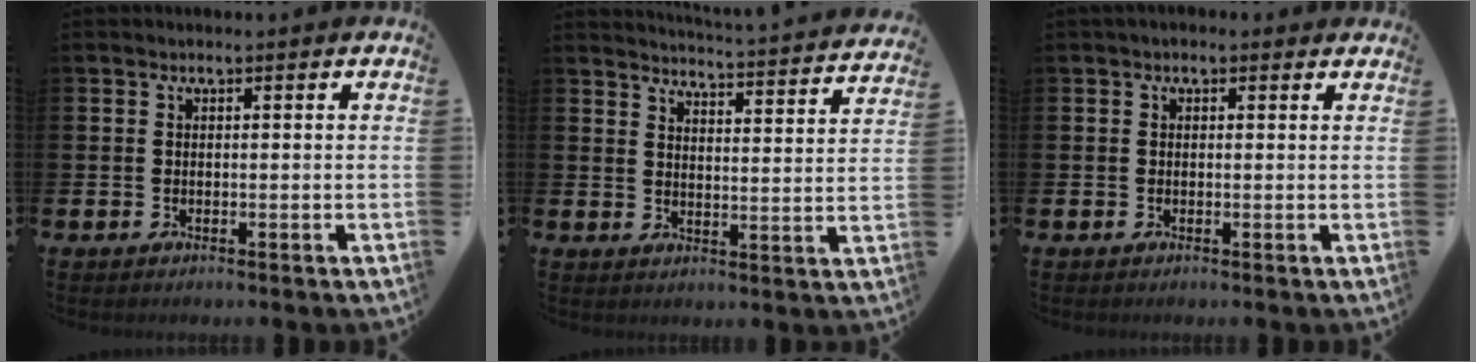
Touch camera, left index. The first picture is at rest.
{"total": 4.5, "force": [4.5, -0.6, 0.4], "torque": [-0.016, -0.043, 0.073]}
{"total": 0.6, "force": [0.2, 0.5, 0.3], "torque": [-0.001, 0.006, 0.001]}